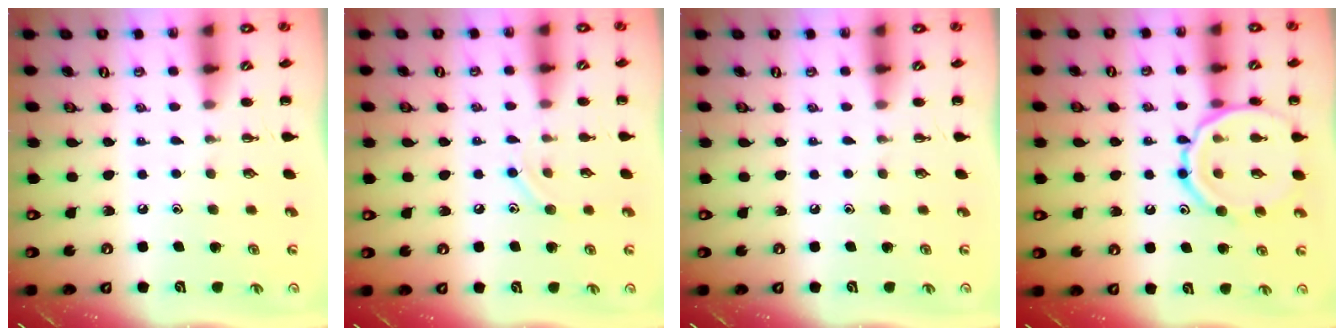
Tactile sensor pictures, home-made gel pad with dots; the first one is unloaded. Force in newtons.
{"total": 7.2, "press": 7.1, "slide": 1.4}
{"total": 0.0}
{"total": 14.2, "press": 14.1, "slide": 0.8}